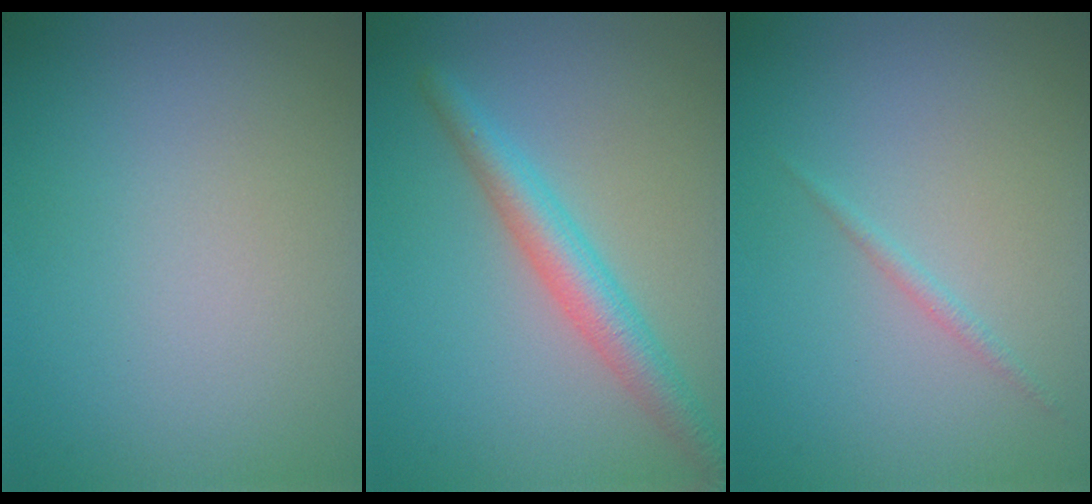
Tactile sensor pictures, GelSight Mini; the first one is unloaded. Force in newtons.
{"total": 3.7, "press": 3.7, "slide": 0.1}
{"total": 0.7, "press": 0.7, "slide": 0.1}